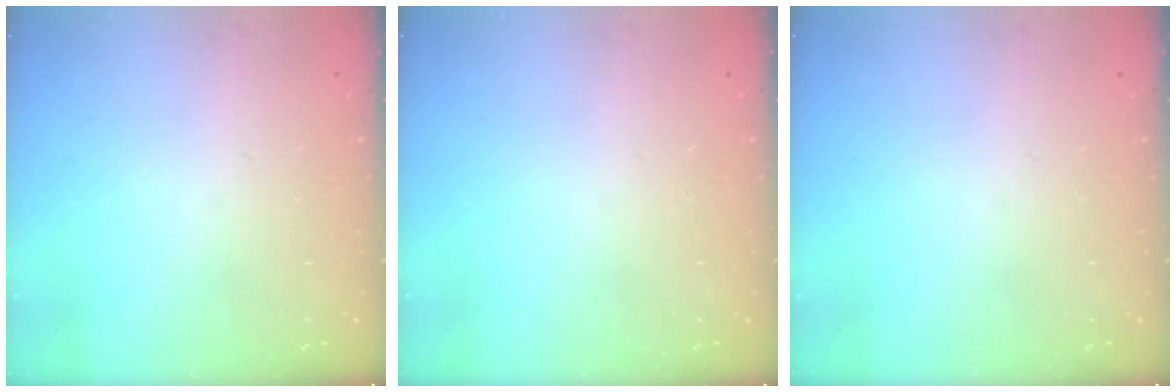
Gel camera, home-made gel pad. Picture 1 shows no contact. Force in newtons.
{"total": 0.0}
{"total": 0.0}